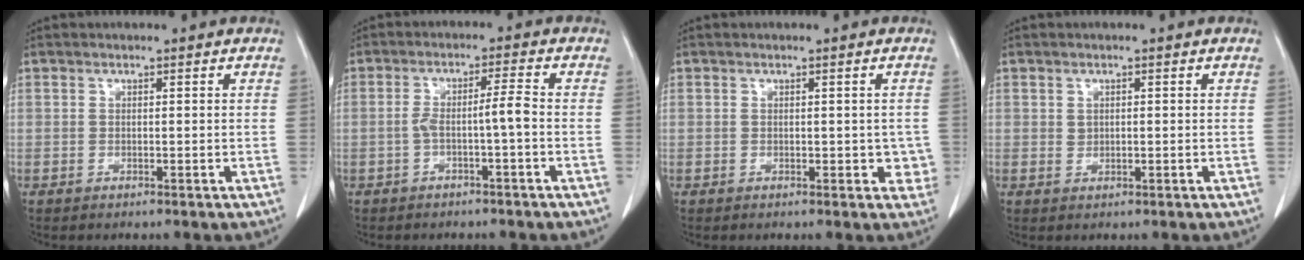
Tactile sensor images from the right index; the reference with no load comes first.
{"total": 3.8, "force": [-1.2, -0.3, 3.6], "torque": [-0.066, 0.016, -0.018]}
{"total": 2.5, "force": [0.0, 1.9, 1.6], "torque": [-0.002, 0.006, 0.001]}
{"total": 0.9, "force": [0.3, 0.8, 0.5], "torque": [-0.006, -0.002, 0.006]}